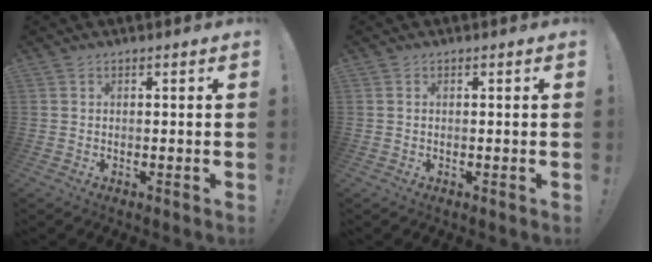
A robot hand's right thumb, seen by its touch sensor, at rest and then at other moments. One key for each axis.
{"total": 0.0}